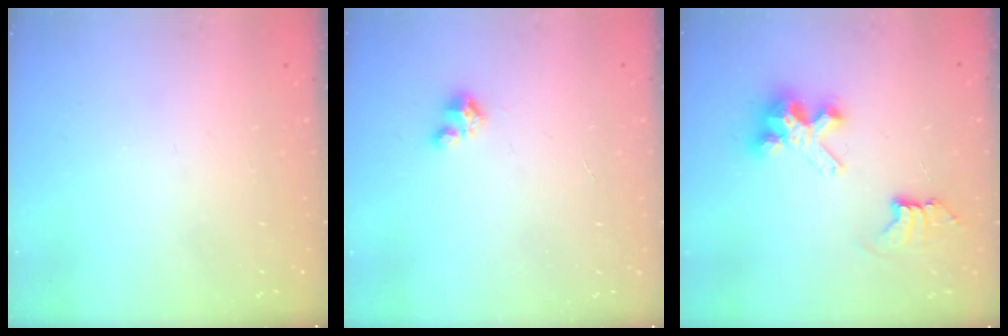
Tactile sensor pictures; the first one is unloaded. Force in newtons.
{"total": 2.4, "press": 2.4, "slide": 0.2}
{"total": 7.9, "press": 7.9, "slide": 0.2}